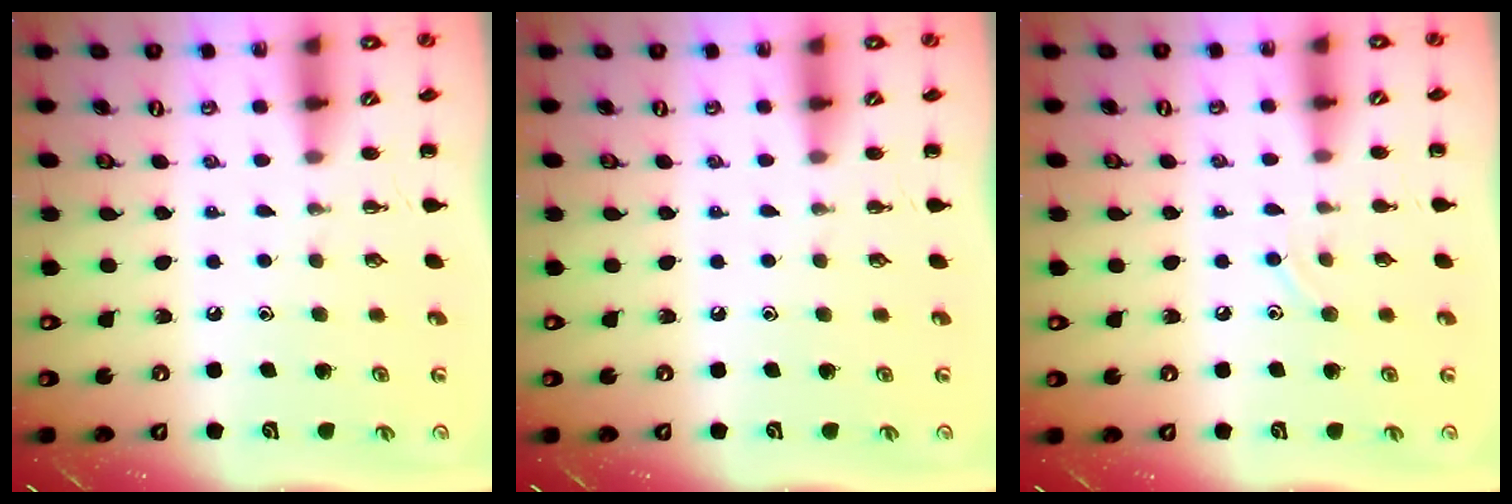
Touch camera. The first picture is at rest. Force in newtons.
{"total": 0.0}
{"total": 5.4, "press": 5.1, "slide": 1.8}